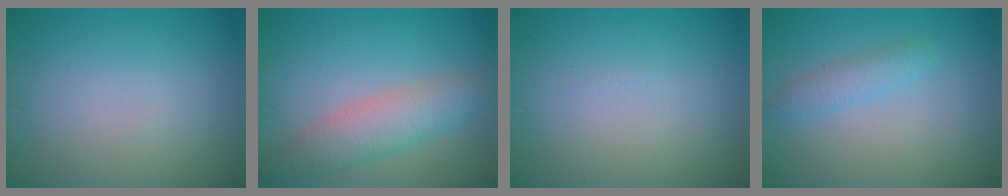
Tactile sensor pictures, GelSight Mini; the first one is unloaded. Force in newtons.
{"total": 4.5, "press": 4.5, "slide": 0.2}
{"total": 0.0}
{"total": 2.0, "press": 2.0, "slide": 0.1}